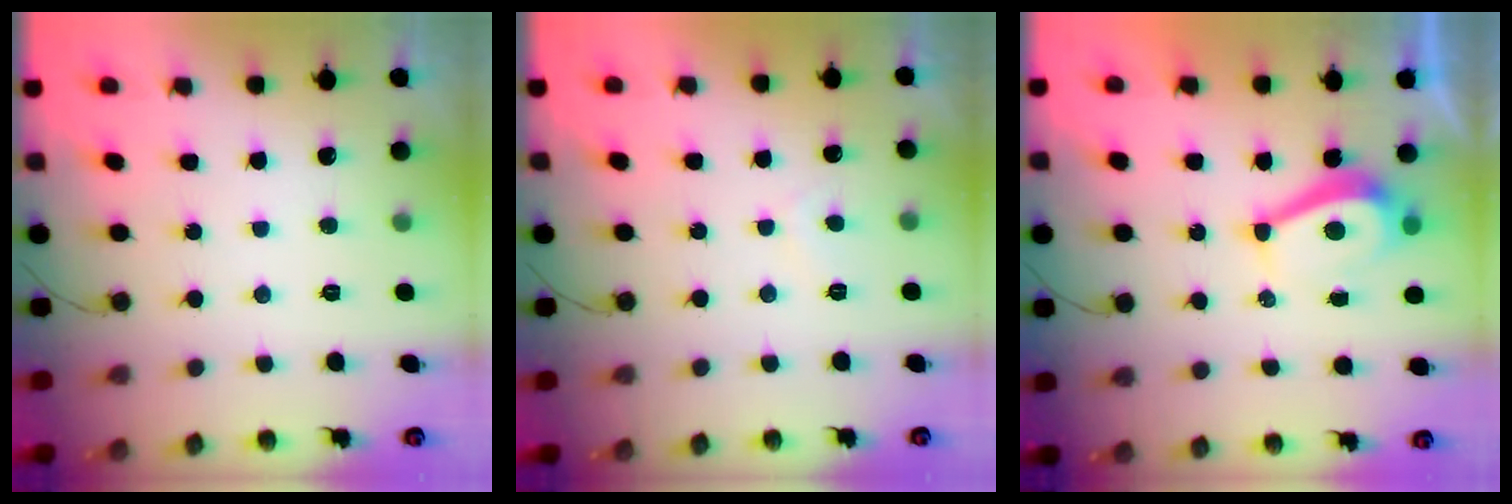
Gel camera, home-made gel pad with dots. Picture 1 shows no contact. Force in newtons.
{"total": 1.1, "press": 0.9, "slide": 0.6}
{"total": 6.8, "press": 6.7, "slide": 0.7}